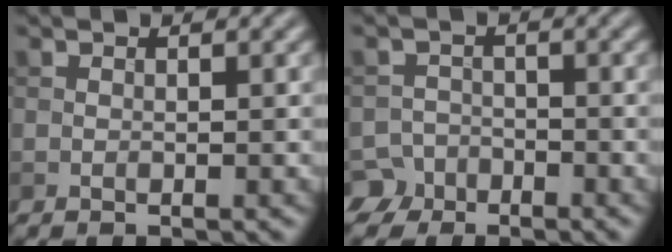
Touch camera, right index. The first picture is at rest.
{"total": 4.3, "force": [-3.3, 2.7, 0.3], "torque": [0.013, -0.003, -0.055]}